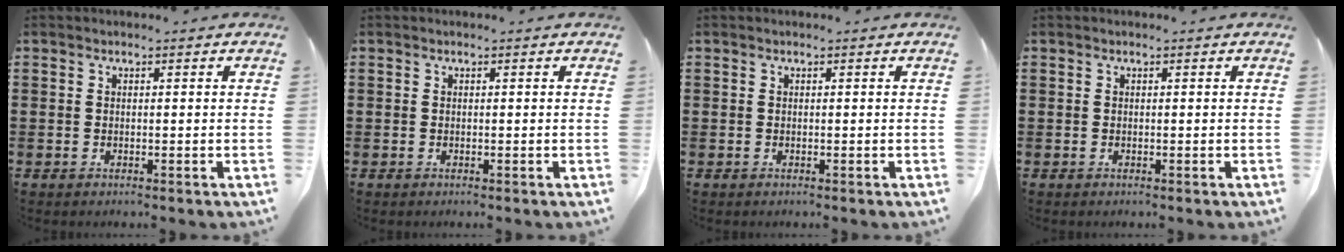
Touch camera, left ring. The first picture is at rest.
{"total": 0.0}
{"total": 0.0}
{"total": 0.0}